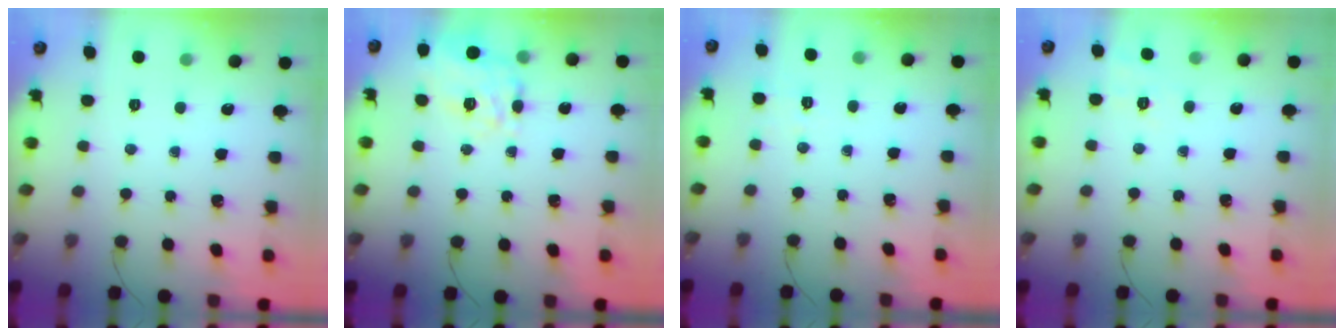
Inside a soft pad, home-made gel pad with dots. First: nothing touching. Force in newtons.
{"total": 11.5, "press": 11.1, "slide": 3.1}
{"total": 2.1, "press": 1.2, "slide": 1.7}
{"total": 2.5, "press": 1.3, "slide": 2.1}